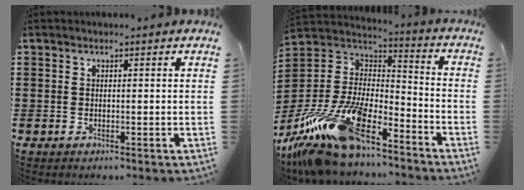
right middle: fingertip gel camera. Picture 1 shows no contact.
{"total": 17.9, "force": [-13.7, 5.2, 10.3], "torque": [-0.224, 0.030, -0.253]}